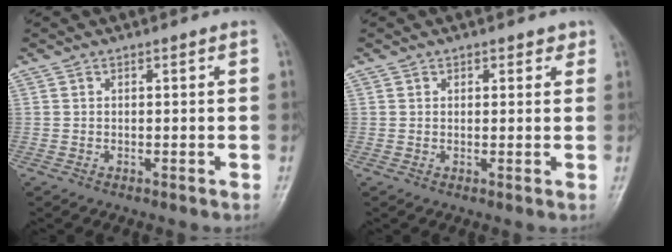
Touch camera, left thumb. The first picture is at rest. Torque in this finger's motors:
{"motor_torque": [-0.30, 0.04, -0.55, -0.08, -0.03]}